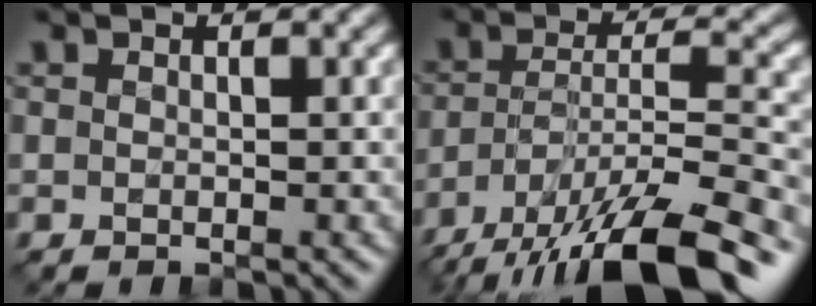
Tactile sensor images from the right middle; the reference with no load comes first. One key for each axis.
{"total": 13.4, "fx": -9.7, "fy": 3.7, "fz": 8.5, "tx": -0.161, "ty": -0.006, "tz": -0.167}